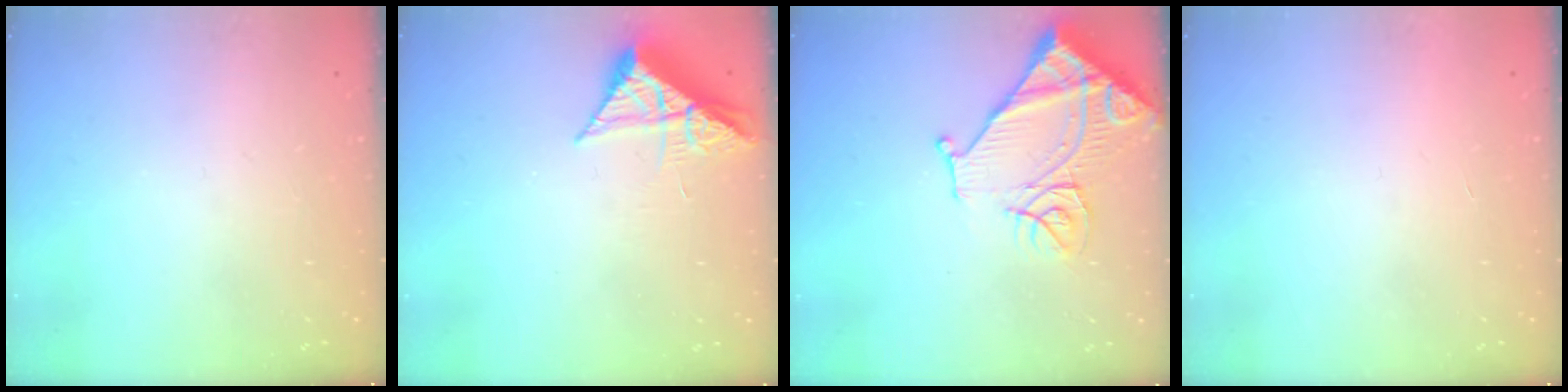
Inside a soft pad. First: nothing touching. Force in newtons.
{"total": 7.0, "press": 7.0, "slide": 0.3}
{"total": 16.3, "press": 16.2, "slide": 1.9}
{"total": 1.7, "press": 1.7, "slide": 0.1}